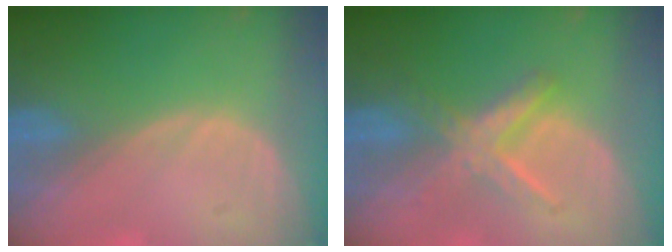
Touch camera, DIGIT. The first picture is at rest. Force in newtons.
{"total": 5.6, "press": 5.6, "slide": 0.0}